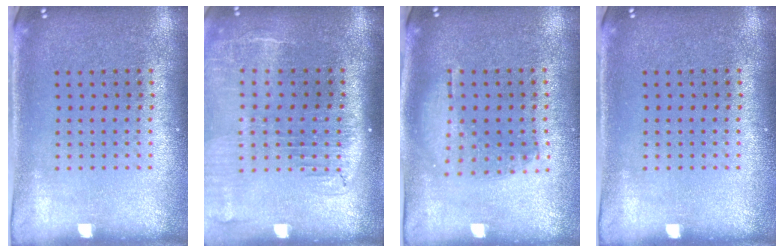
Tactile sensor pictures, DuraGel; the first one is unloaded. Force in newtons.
{"total": 2.2, "press": 1.8, "slide": 1.3}
{"total": 1.1, "press": 1.0, "slide": 0.4}
{"total": 0.0}